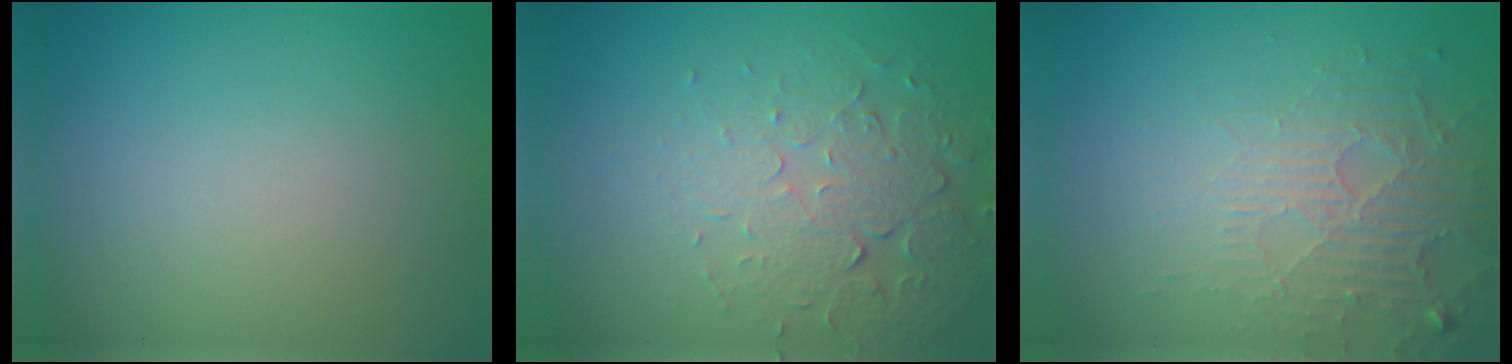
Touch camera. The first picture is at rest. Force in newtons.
{"total": 5.5, "press": 3.6, "slide": 4.1}
{"total": 5.2, "press": 3.3, "slide": 4.1}